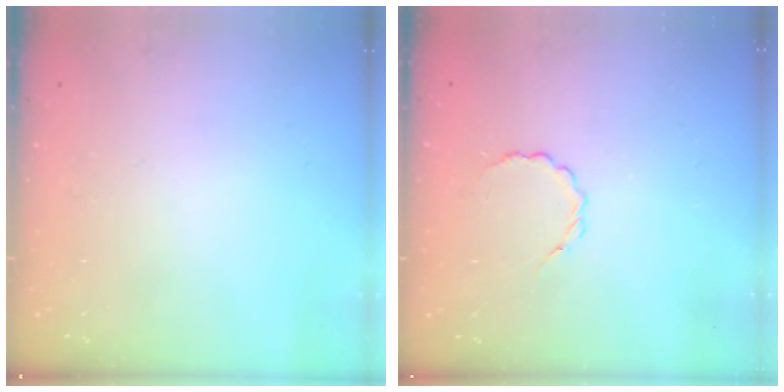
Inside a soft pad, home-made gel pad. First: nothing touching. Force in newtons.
{"total": 2.9, "press": 2.7, "slide": 1.0}